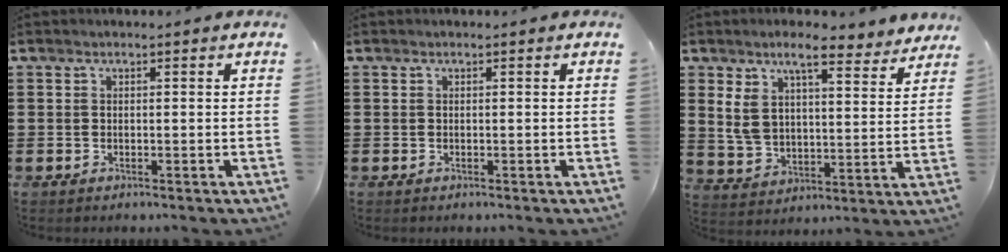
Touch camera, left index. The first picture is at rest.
{"total": 0.0}
{"total": 9.4, "force": [7.0, 2.7, 5.6], "torque": [-0.121, -0.020, 0.125]}